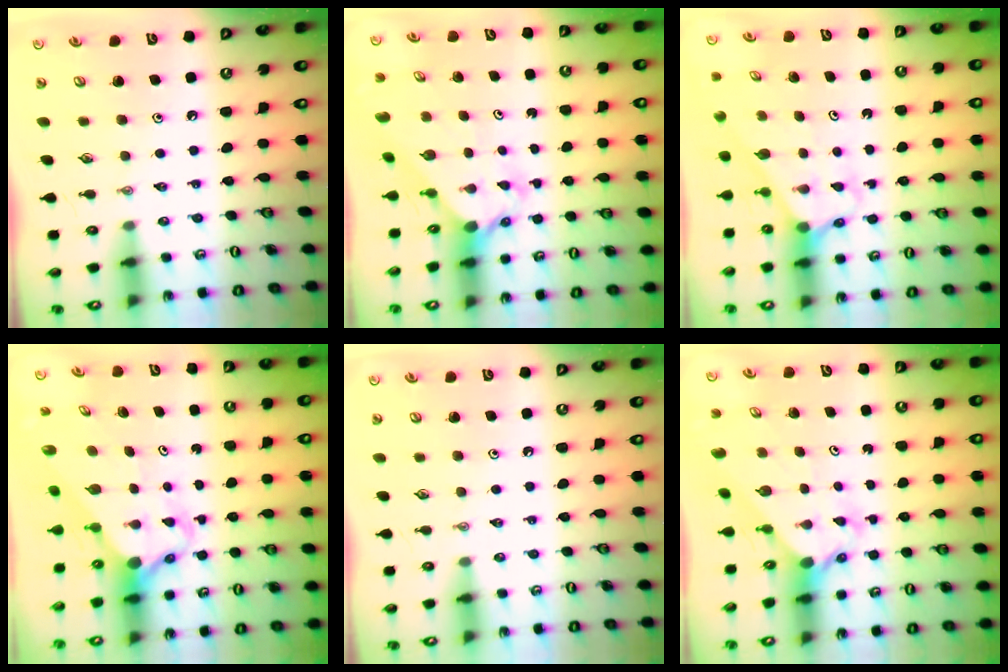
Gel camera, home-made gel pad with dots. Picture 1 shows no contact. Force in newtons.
{"total": 2.6, "press": 2.6, "slide": 0.2}
{"total": 2.5, "press": 2.5, "slide": 0.1}
{"total": 3.8, "press": 3.8, "slide": 0.3}
{"total": 0.0}
{"total": 2.3, "press": 2.3, "slide": 0.1}